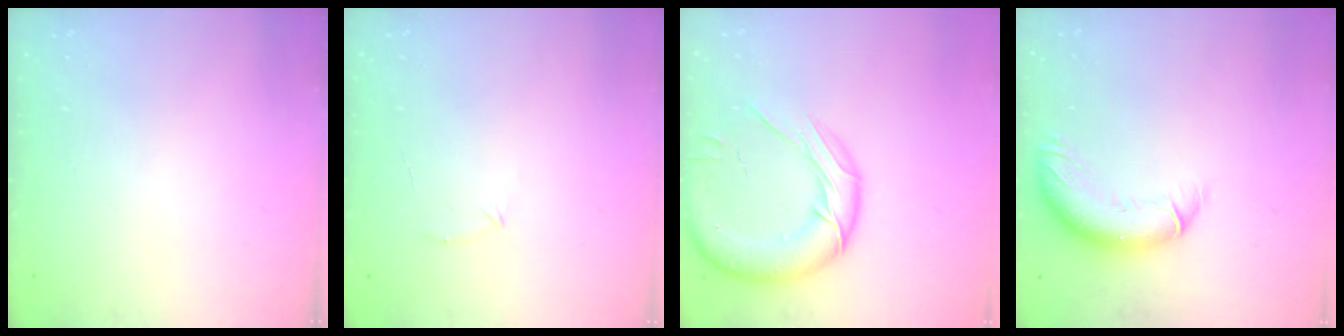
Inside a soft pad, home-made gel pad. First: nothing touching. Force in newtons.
{"total": 4.7, "press": 4.5, "slide": 1.3}
{"total": 18.6, "press": 18.2, "slide": 3.5}
{"total": 11.7, "press": 11.5, "slide": 2.1}